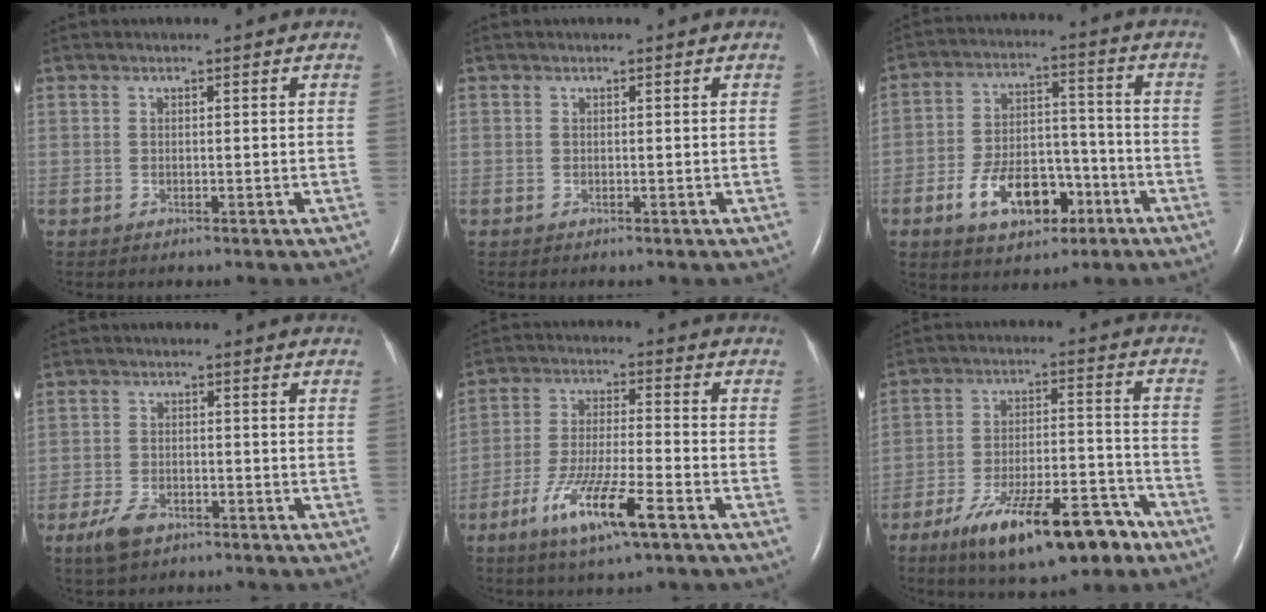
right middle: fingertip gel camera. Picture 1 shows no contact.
{"total": 0.0}
{"total": 11.4, "force": [-5.5, 6.3, 7.8], "torque": [-0.147, 0.018, -0.085]}
{"total": 4.5, "force": [-2.9, 2.2, 2.6], "torque": [-0.062, -0.004, -0.047]}
{"total": 11.1, "force": [-6.1, 1.2, 9.2], "torque": [-0.182, -0.018, -0.109]}
{"total": 17.4, "force": [-11.3, 5.2, 12.2], "torque": [-0.179, 0.007, -0.178]}